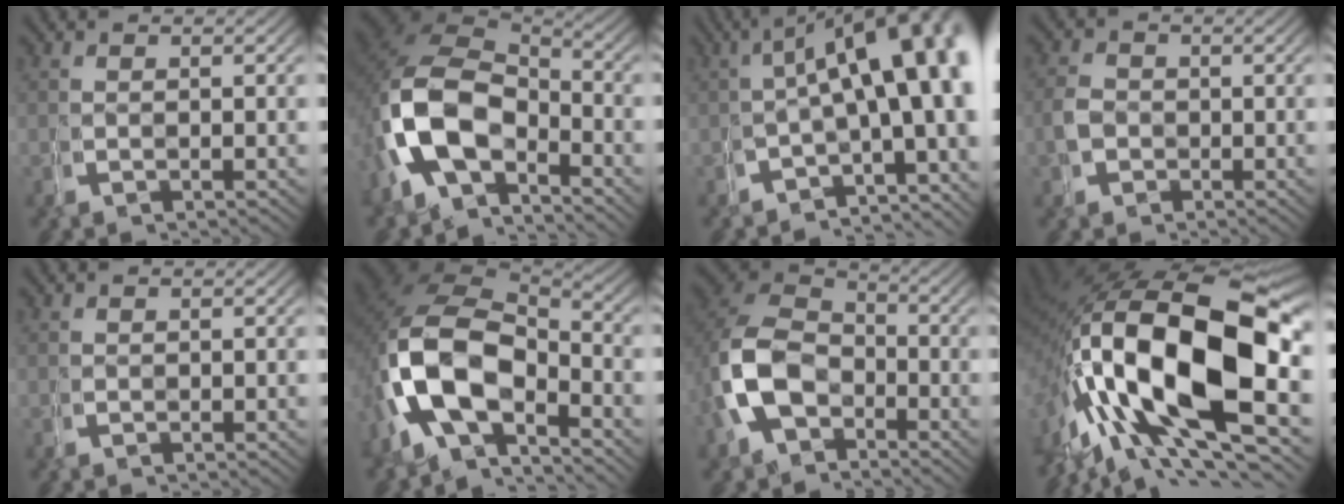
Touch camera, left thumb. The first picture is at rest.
{"total": 11.7, "force": [-1.2, 8.5, 7.9], "torque": [-0.198, -0.034, -0.010]}
{"total": 13.0, "force": [0.6, 7.9, 10.4], "torque": [-0.110, -0.008, -0.002]}
{"total": 1.8, "force": [-0.3, 1.8, -0.1], "torque": [-0.008, -0.001, -0.009]}
{"total": 0.0}
{"total": 13.7, "force": [-1.2, 9.7, 9.7], "torque": [-0.228, -0.043, -0.006]}
{"total": 8.3, "force": [-0.9, 7.2, 4.0], "torque": [-0.107, -0.016, -0.022]}
{"total": 26.1, "force": [0.3, 15.3, 21.2], "torque": [-0.358, -0.041, 0.024]}